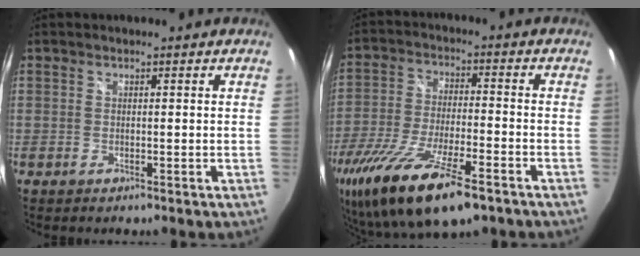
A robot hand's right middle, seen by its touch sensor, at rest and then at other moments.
{"total": 21.7, "force": [-14.1, 6.1, 15.3], "torque": [-0.311, -0.070, -0.245]}